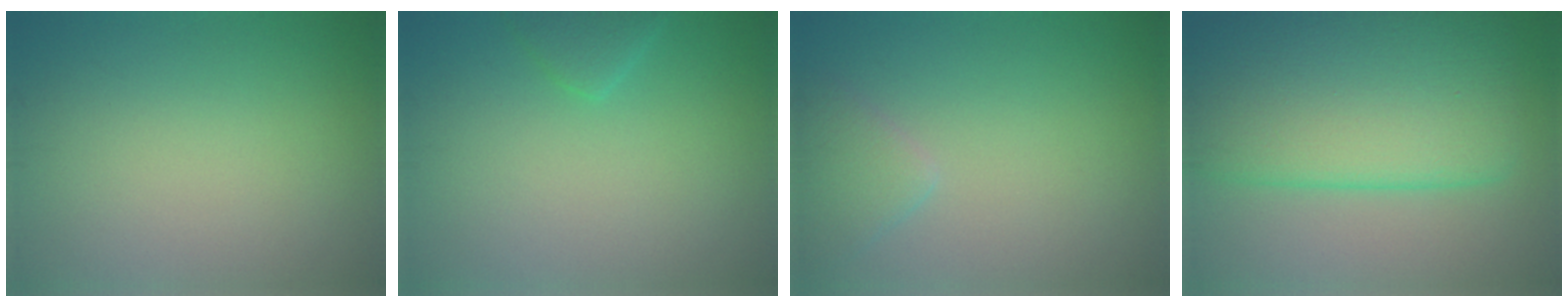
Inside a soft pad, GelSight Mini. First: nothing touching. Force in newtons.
{"total": 1.7, "press": 1.7, "slide": 0.2}
{"total": 2.1, "press": 2.1, "slide": 0.1}
{"total": 11.9, "press": 11.9, "slide": 0.4}